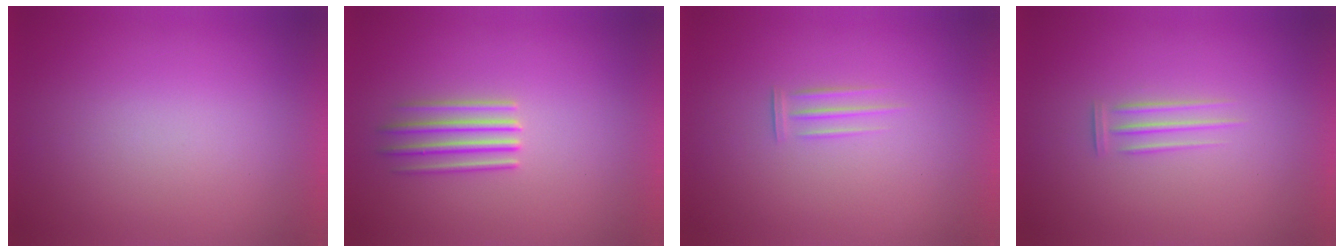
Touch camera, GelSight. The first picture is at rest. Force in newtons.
{"total": 2.9}
{"total": 1.9}
{"total": 1.3}